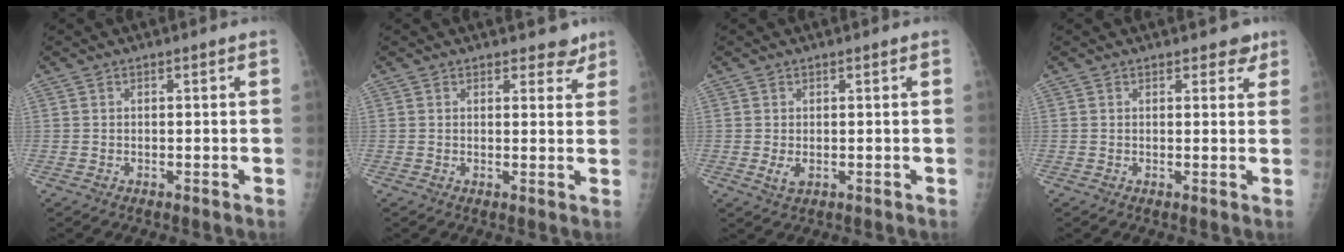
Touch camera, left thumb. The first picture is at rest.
{"total": 3.4, "force": [2.8, 1.8, 0.8], "torque": [0.015, -0.018, 0.030]}
{"total": 2.3, "force": [0.1, 1.3, 1.9], "torque": [-0.035, -0.007, 0.004]}
{"total": 2.8, "force": [2.0, 1.6, 1.0], "torque": [0.013, -0.008, 0.021]}